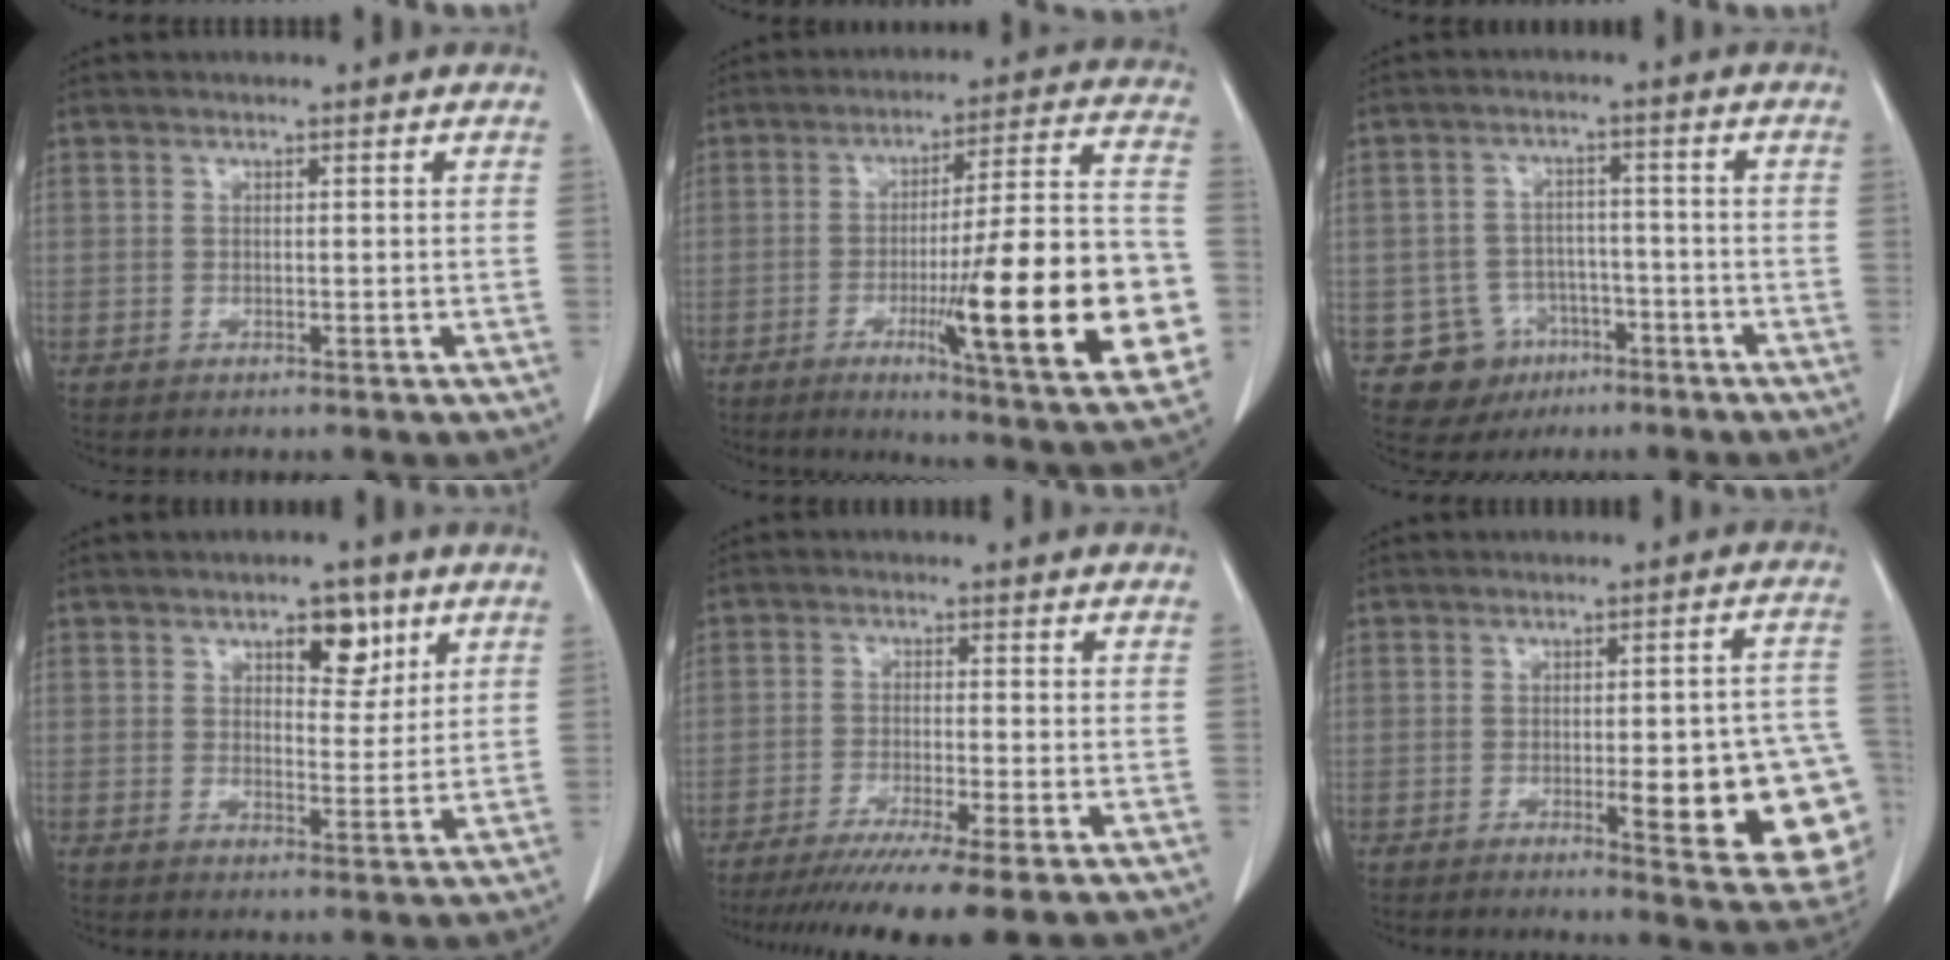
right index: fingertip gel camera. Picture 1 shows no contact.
{"total": 23.5, "force": [-5.6, 1.6, 22.8], "torque": [-0.273, -0.009, -0.078]}
{"total": 7.7, "force": [-3.5, 6.9, 0.6], "torque": [-0.009, 0.013, -0.042]}
{"total": 5.9, "force": [3.3, 2.7, 4.0], "torque": [-0.052, 0.001, 0.047]}
{"total": 11.7, "force": [-8.7, -0.3, 7.8], "torque": [-0.115, -0.031, -0.136]}
{"total": 15.8, "force": [-4.1, 3.1, 14.9], "torque": [-0.092, 0.017, -0.034]}